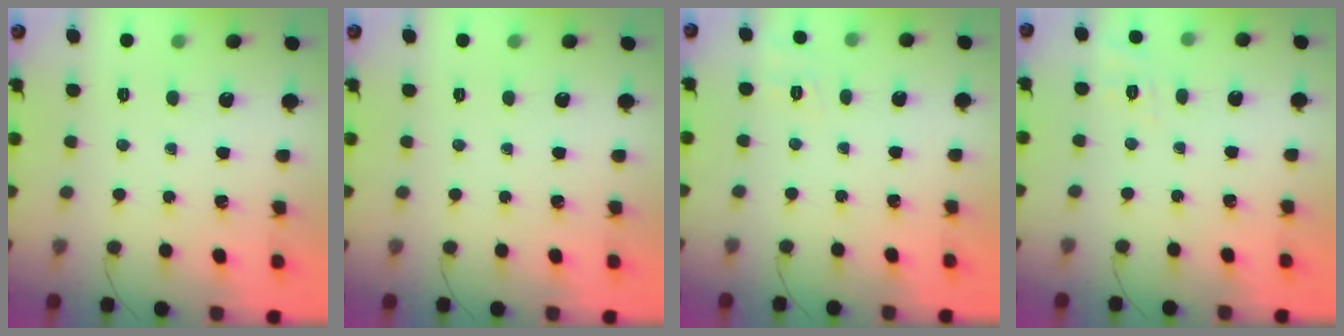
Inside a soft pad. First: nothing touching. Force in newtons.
{"total": 0.0}
{"total": 6.0, "press": 5.7, "slide": 1.9}
{"total": 2.6, "press": 1.5, "slide": 2.1}